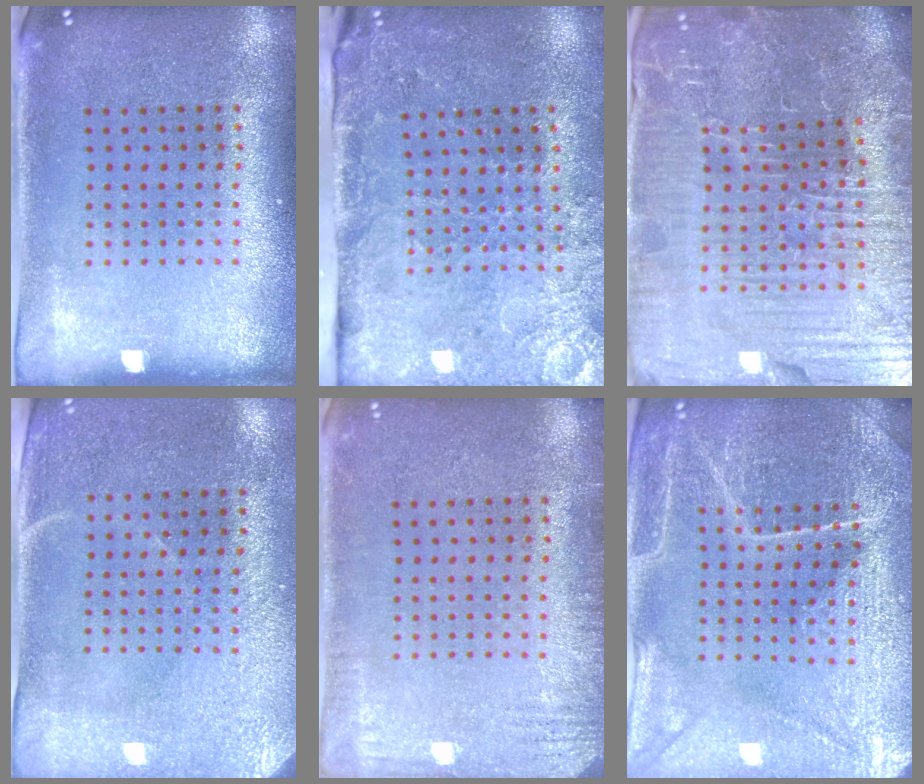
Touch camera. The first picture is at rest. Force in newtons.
{"total": 3.2, "press": 3.2, "slide": 0.5}
{"total": 6.2, "press": 5.8, "slide": 2.1}
{"total": 2.9, "press": 2.5, "slide": 1.4}
{"total": 2.3, "press": 2.2, "slide": 0.4}
{"total": 4.3, "press": 4.2, "slide": 1.0}